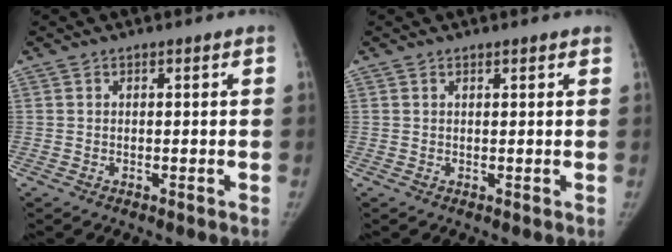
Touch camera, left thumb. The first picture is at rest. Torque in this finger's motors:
{"motor_torque": [-0.08, 0.04, -0.20, 0.31, -0.01]}